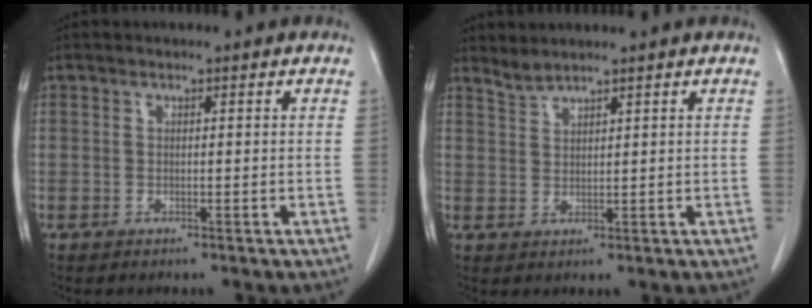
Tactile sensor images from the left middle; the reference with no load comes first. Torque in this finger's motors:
{"motor_torque": [-0.04, -0.43, -0.06, -0.01]}